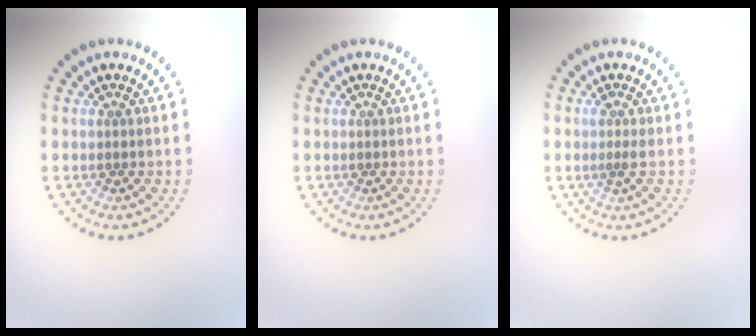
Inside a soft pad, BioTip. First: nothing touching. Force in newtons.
{"total": 0.0}
{"total": 1.3, "press": 0.9, "slide": 0.9}